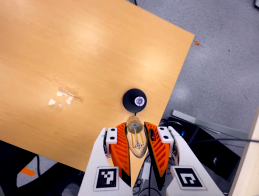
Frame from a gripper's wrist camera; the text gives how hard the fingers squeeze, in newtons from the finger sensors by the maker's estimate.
{"total": 21.6, "left": 24.2, "right": 19.0}